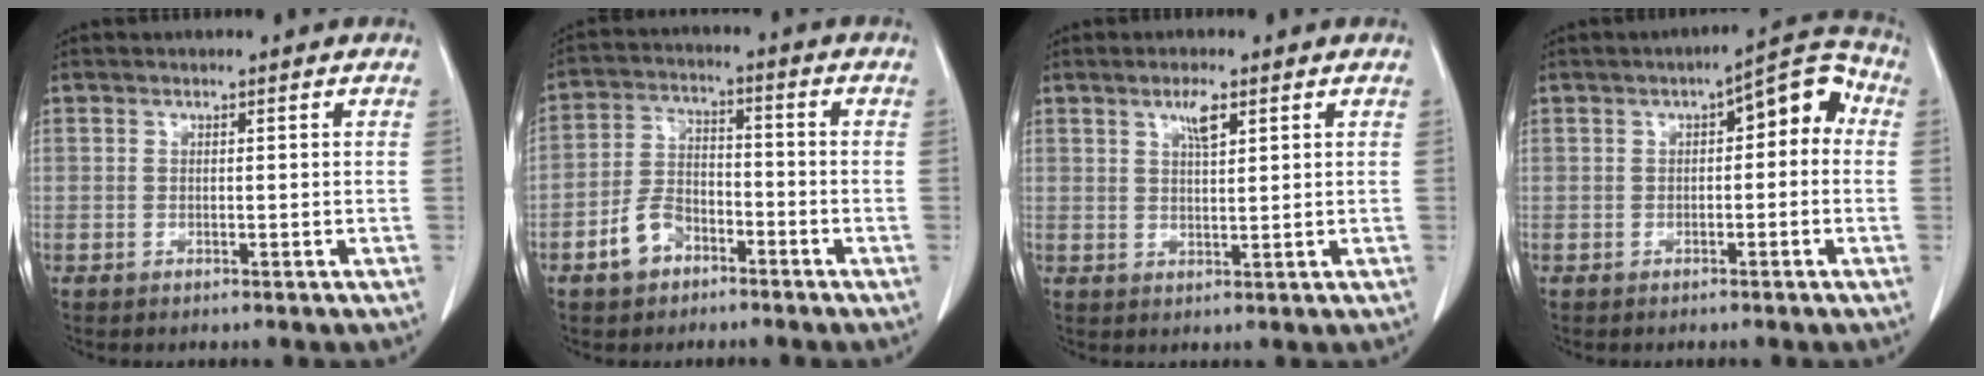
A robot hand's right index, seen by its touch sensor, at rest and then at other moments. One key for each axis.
{"total": 6.6, "fx": -3.8, "fy": 4.3, "fz": 3.4, "tx": -0.076, "ty": 0.016, "tz": -0.066}
{"total": 3.2, "fx": 1.8, "fy": 0.7, "fz": 2.6, "tx": -0.048, "ty": 0.000, "tz": 0.032}
{"total": 7.7, "fx": 1.2, "fy": 3.1, "fz": 7.0, "tx": -0.087, "ty": 0.042, "tz": 0.010}